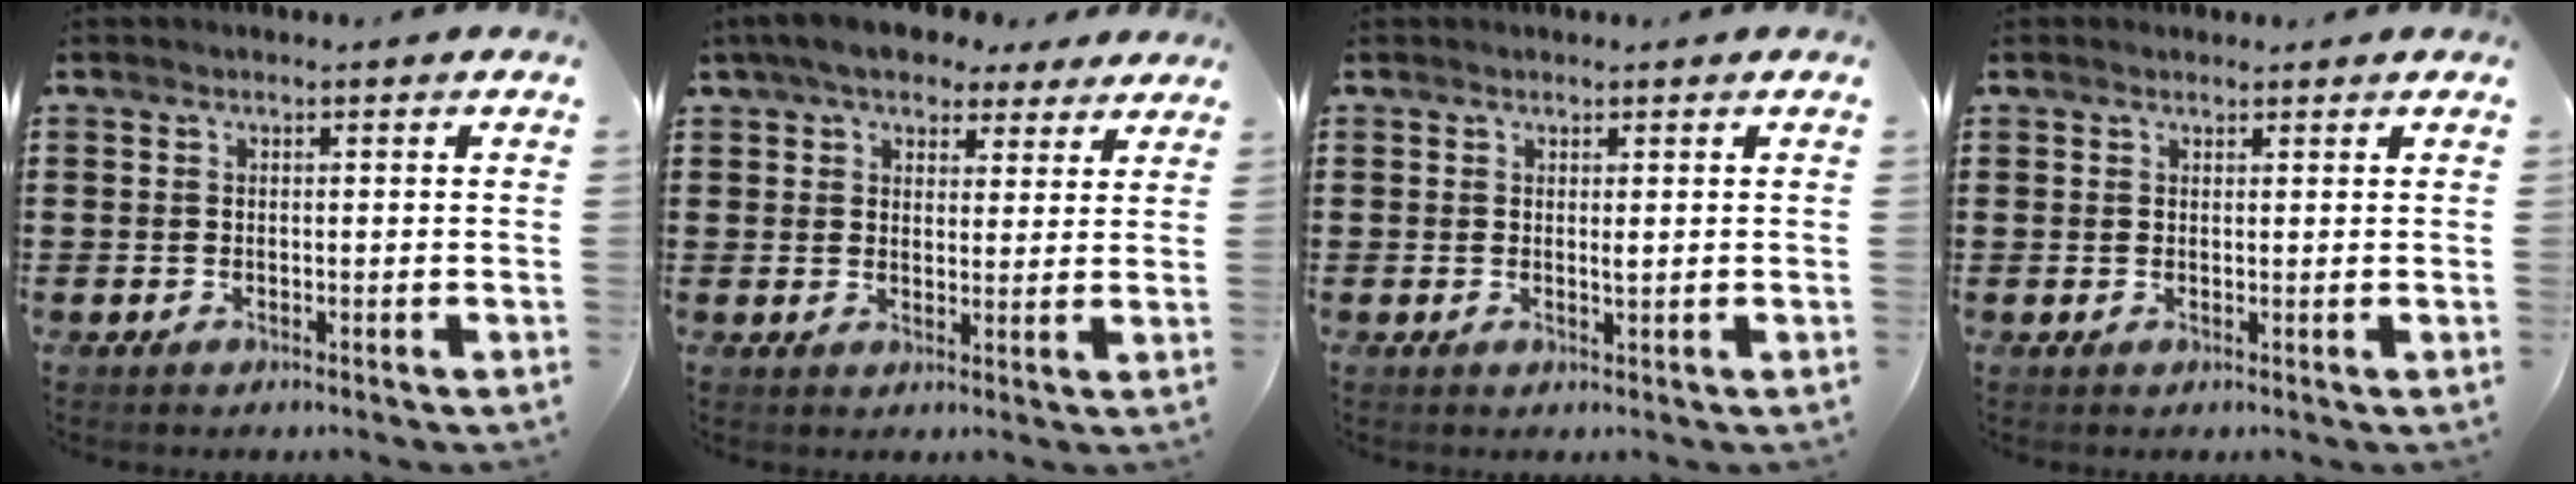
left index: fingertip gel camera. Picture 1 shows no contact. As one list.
[{"total": 6.4, "force": [5.3, 2.5, 2.4], "torque": [-0.068, 0.002, 0.100]}, {"total": 1.0, "force": [0.4, 0.3, 0.9], "torque": [-0.019, 0.001, 0.006]}, {"total": 0.8, "force": [0.8, 0.3, 0.1], "torque": [-0.004, 0.001, 0.015]}]